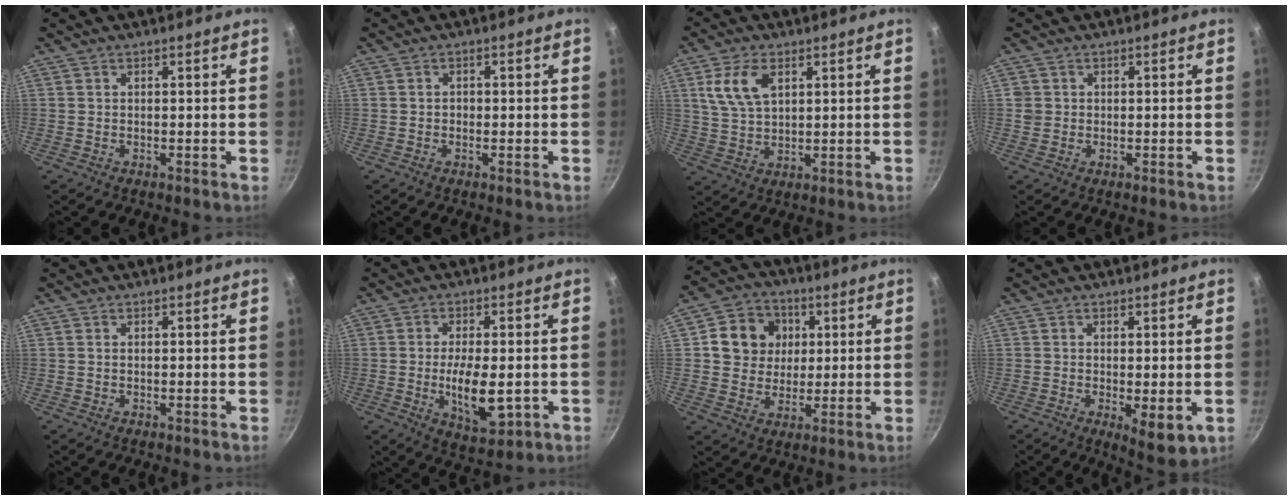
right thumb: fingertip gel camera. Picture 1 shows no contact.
{"total": 1.0, "force": [-0.2, 0.8, 0.5], "torque": [0.000, 0.004, -0.005]}
{"total": 8.8, "force": [3.2, 5.3, 6.2], "torque": [-0.115, -0.005, 0.066]}
{"total": 1.9, "force": [0.2, 1.8, 0.5], "torque": [-0.001, 0.002, 0.006]}
{"total": 0.0}
{"total": 9.8, "force": [-1.6, 4.3, 8.6], "torque": [-0.138, -0.012, -0.019]}
{"total": 11.4, "force": [2.3, 10.1, 4.8], "torque": [-0.042, 0.001, 0.036]}
{"total": 6.3, "force": [-1.5, 2.1, 5.7], "torque": [-0.081, -0.020, -0.016]}